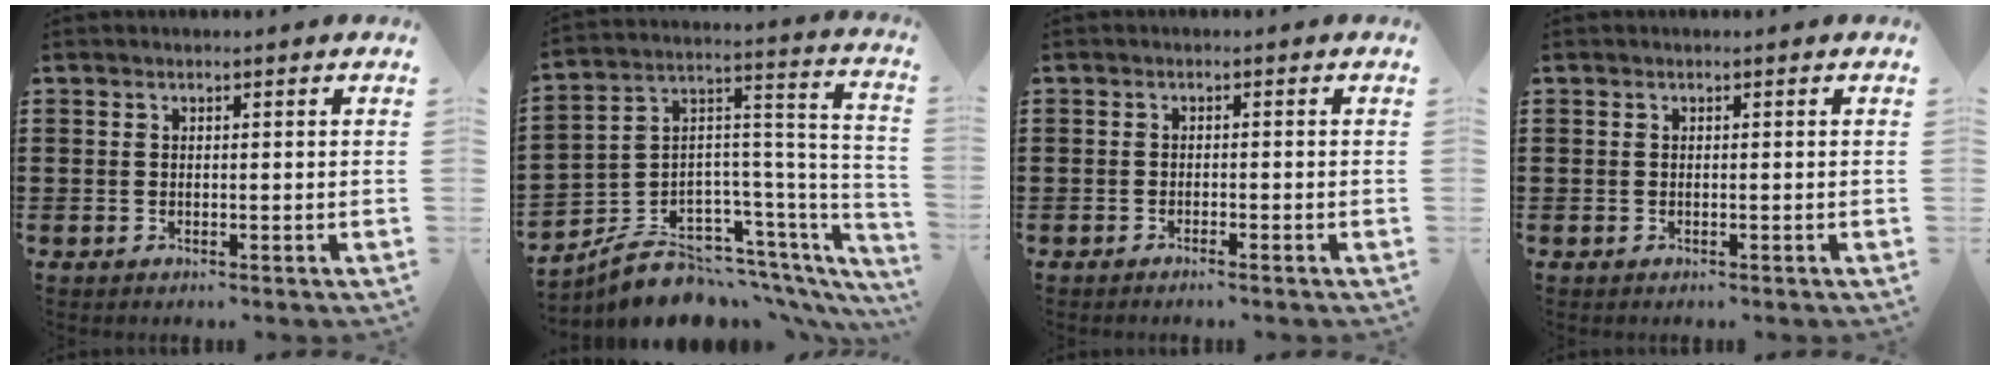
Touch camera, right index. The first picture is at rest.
{"total": 6.7, "force": [-4.9, 4.2, 1.8], "torque": [-0.044, -0.008, -0.087]}
{"total": 0.9, "force": [-0.8, -0.1, 0.4], "torque": [-0.008, -0.002, -0.016]}
{"total": 0.0}